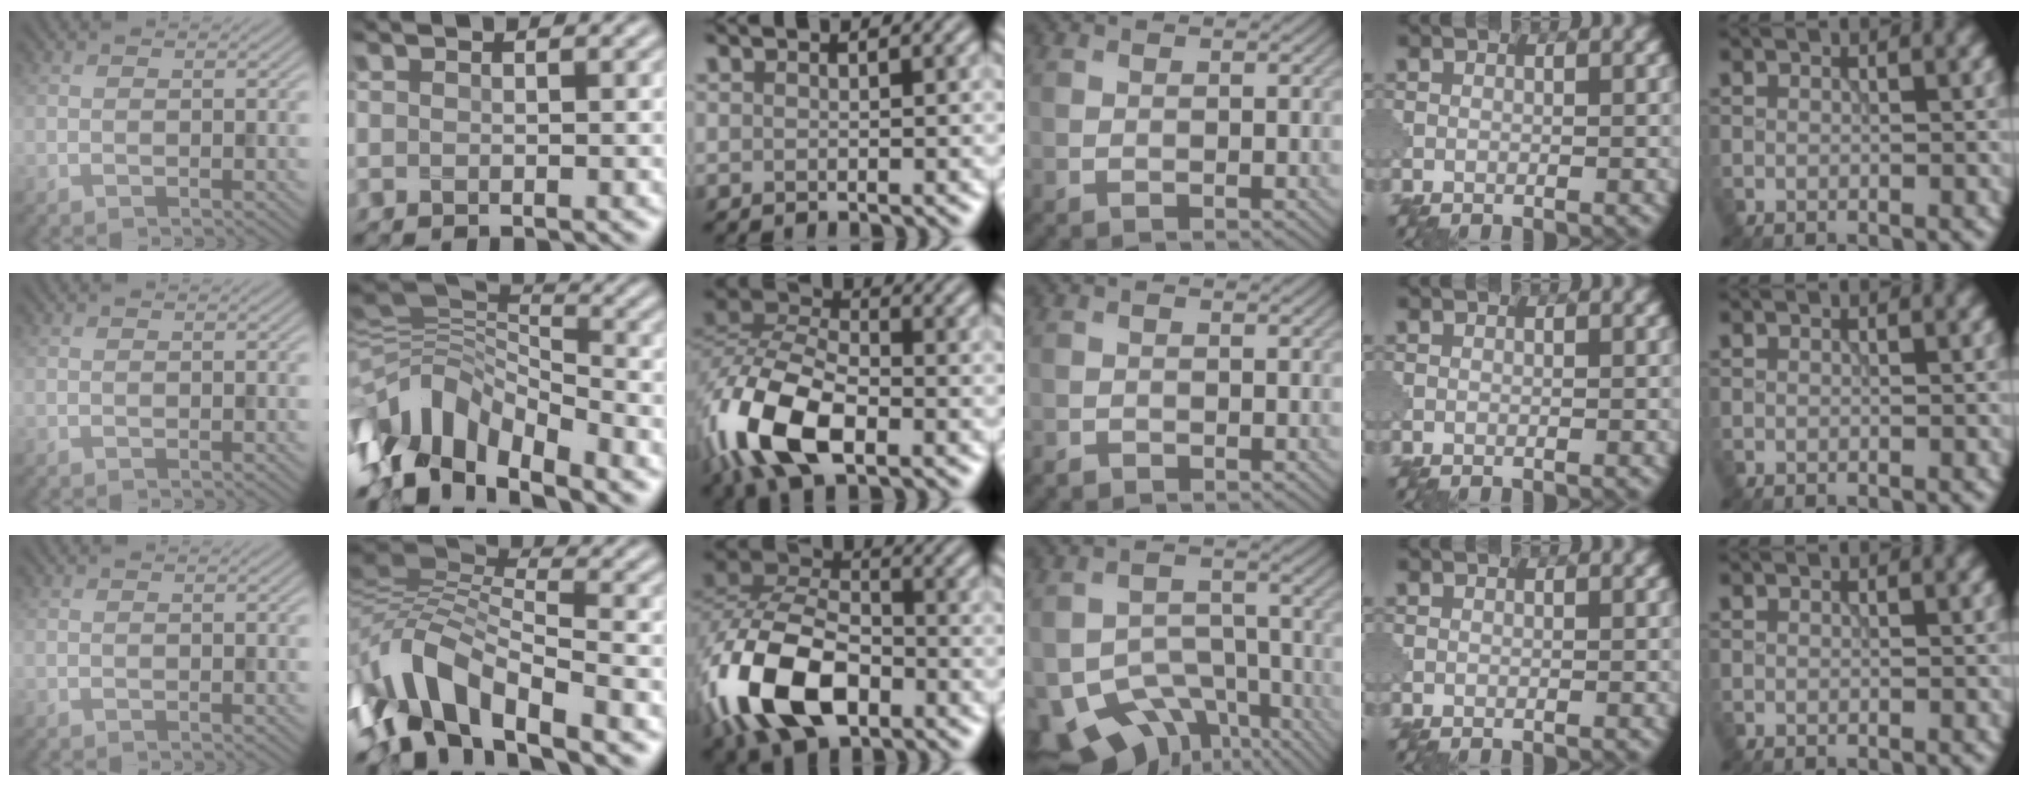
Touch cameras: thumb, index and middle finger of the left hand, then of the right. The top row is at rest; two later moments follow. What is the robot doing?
{"motion": "assemble", "object": "puzzle pieces"}